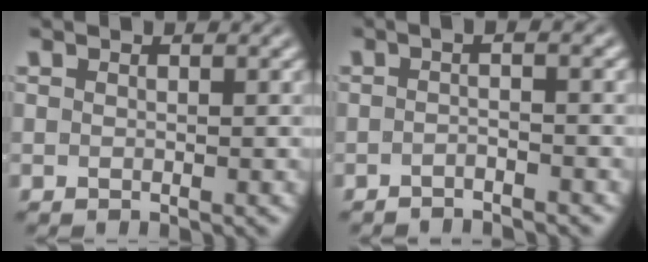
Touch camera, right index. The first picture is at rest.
{"total": 2.3, "force": [-1.5, -0.8, 1.6], "torque": [-0.015, 0.008, -0.031]}